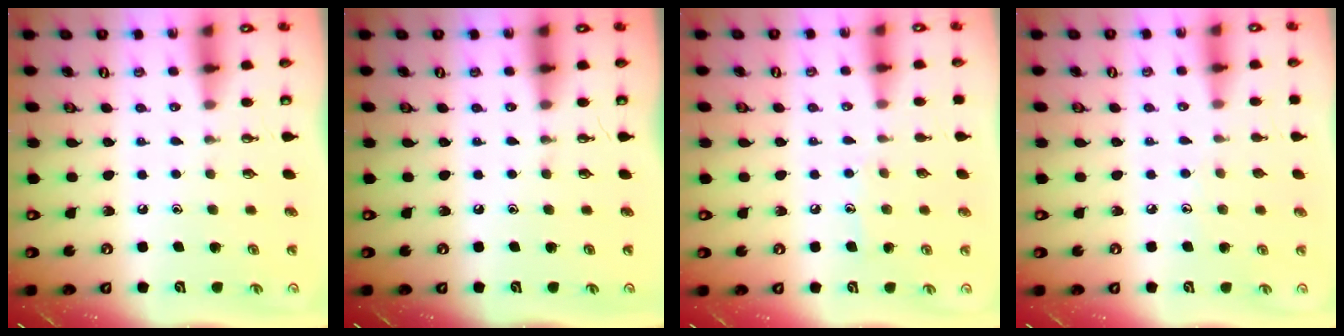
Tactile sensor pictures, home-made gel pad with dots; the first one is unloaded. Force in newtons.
{"total": 0.0}
{"total": 6.4, "press": 6.4, "slide": 0.6}
{"total": 3.9, "press": 3.8, "slide": 0.4}